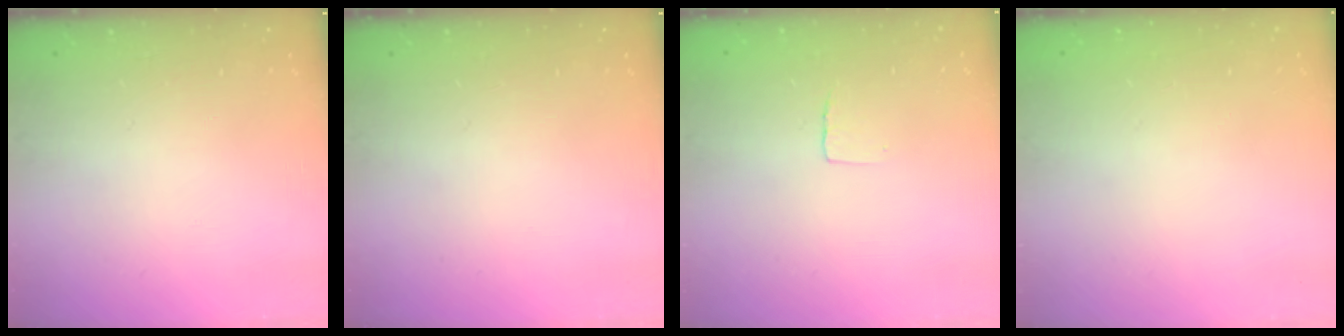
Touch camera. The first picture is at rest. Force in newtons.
{"total": 0.0}
{"total": 4.0, "press": 4.0, "slide": 0.2}
{"total": 0.0}